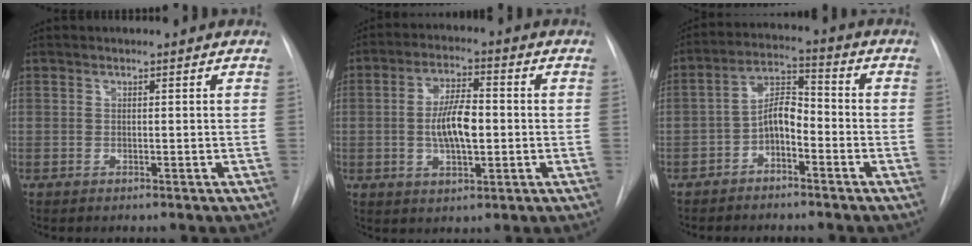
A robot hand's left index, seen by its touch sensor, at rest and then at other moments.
{"total": 8.4, "force": [-0.6, 2.9, 7.9], "torque": [-0.152, 0.006, -0.012]}
{"total": 6.2, "force": [-2.7, 2.7, 4.8], "torque": [-0.093, 0.023, -0.051]}